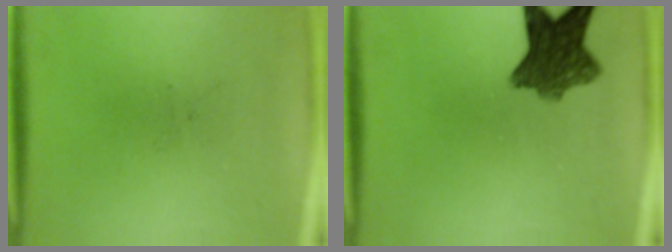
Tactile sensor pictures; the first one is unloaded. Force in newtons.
{"total": 8.6}